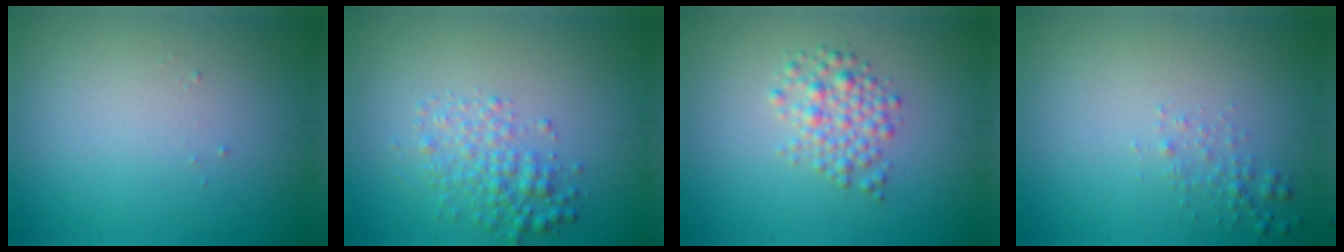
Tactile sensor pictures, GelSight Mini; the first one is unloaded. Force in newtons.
{"total": 2.8, "press": 2.8, "slide": 0.1}
{"total": 2.8, "press": 2.8, "slide": 0.1}
{"total": 1.1, "press": 1.1, "slide": 0.1}